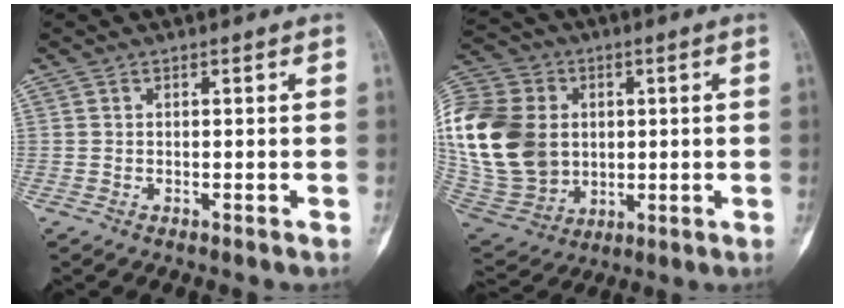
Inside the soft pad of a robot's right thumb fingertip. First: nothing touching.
{"total": 27.6, "force": [2.9, 21.6, 16.9], "torque": [-0.379, 0.018, 0.074]}